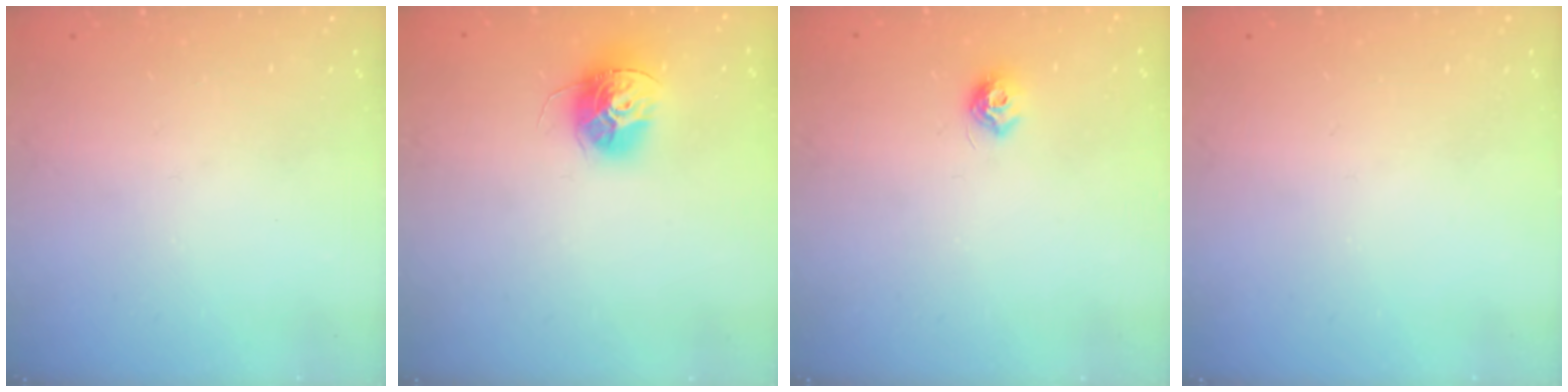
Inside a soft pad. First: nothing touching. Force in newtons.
{"total": 12.2, "press": 12.2, "slide": 0.4}
{"total": 7.2, "press": 7.2, "slide": 0.5}
{"total": 0.0}